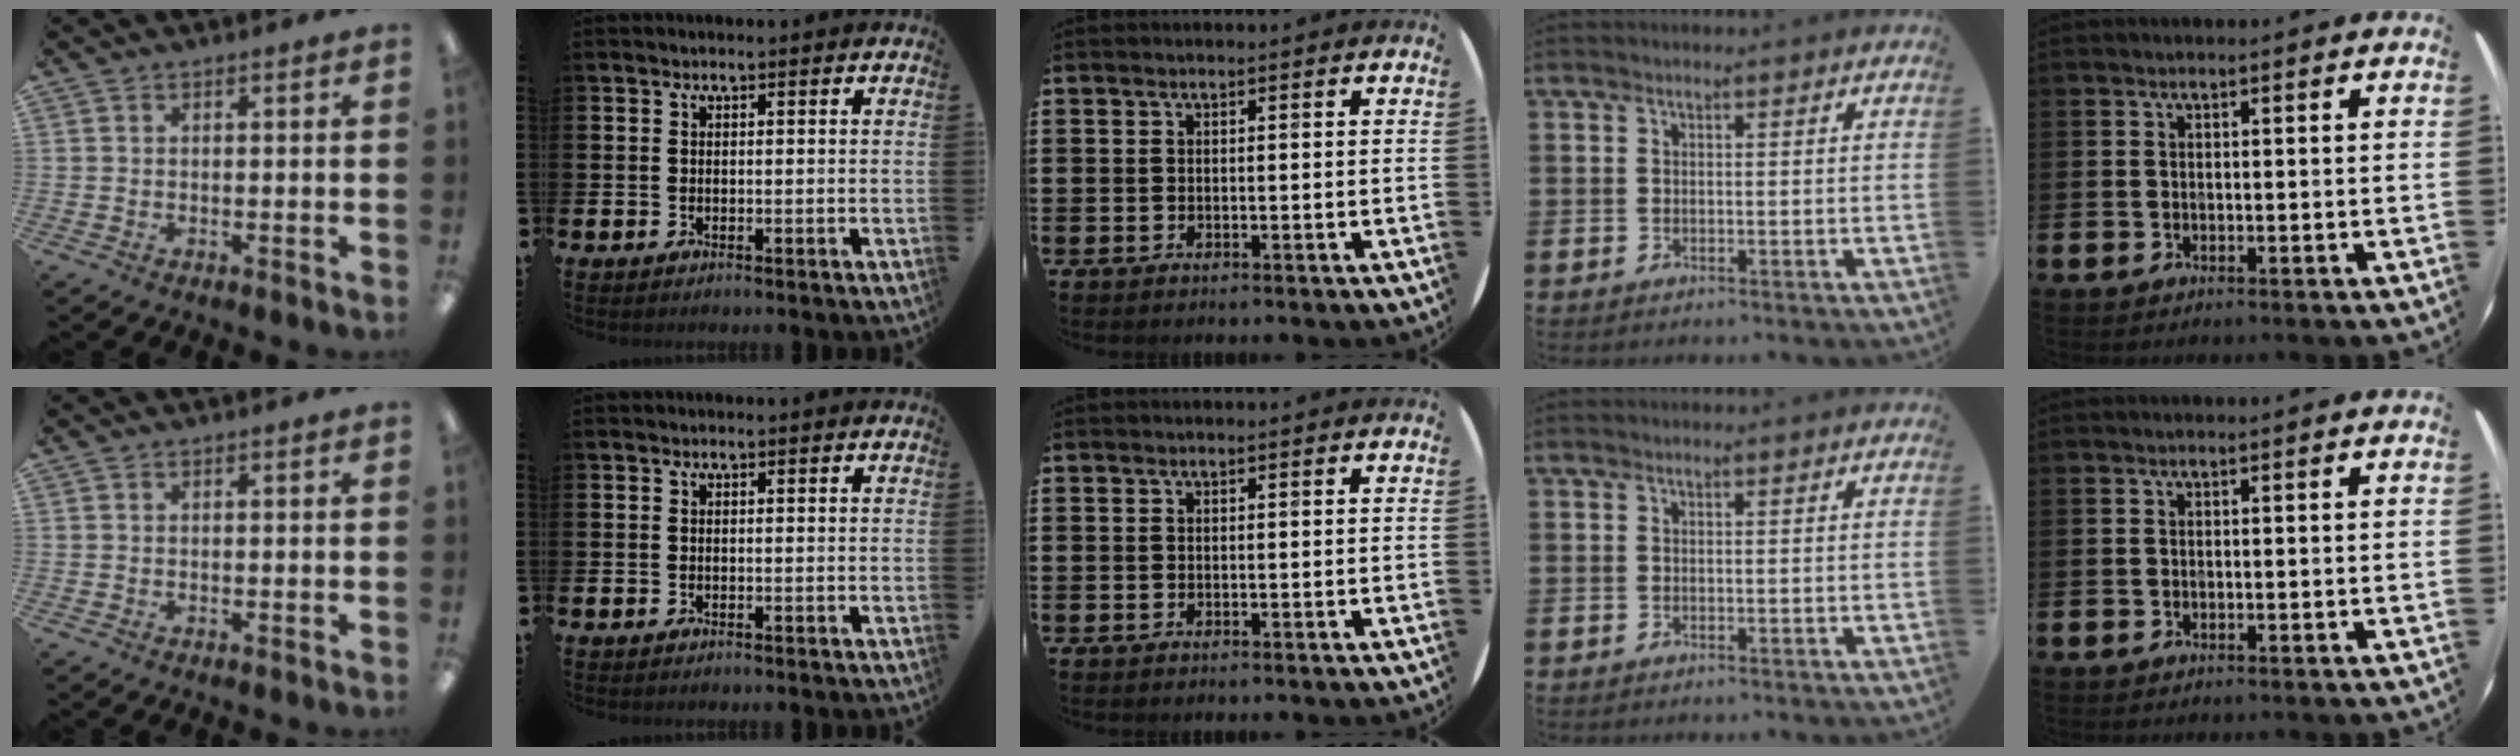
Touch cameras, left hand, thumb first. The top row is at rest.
{}